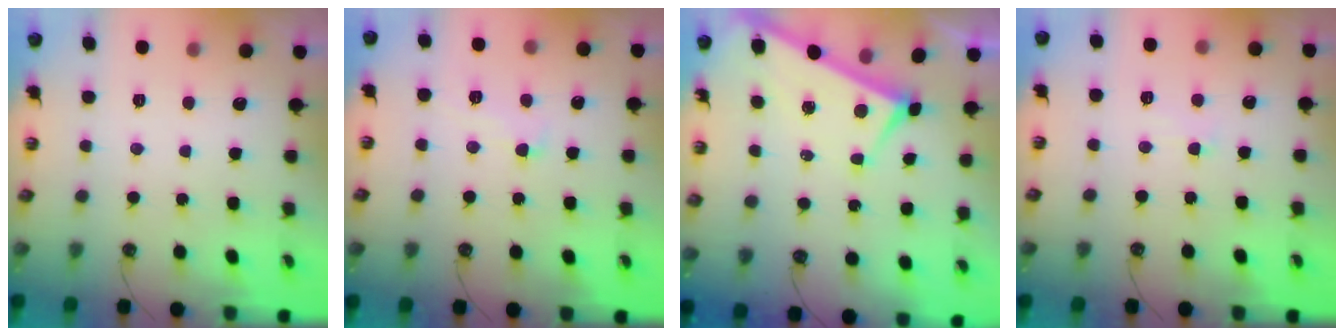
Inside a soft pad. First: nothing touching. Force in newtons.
{"total": 1.3, "press": 1.2, "slide": 0.3}
{"total": 3.8, "press": 3.8, "slide": 0.6}
{"total": 0.9, "press": 0.6, "slide": 0.7}